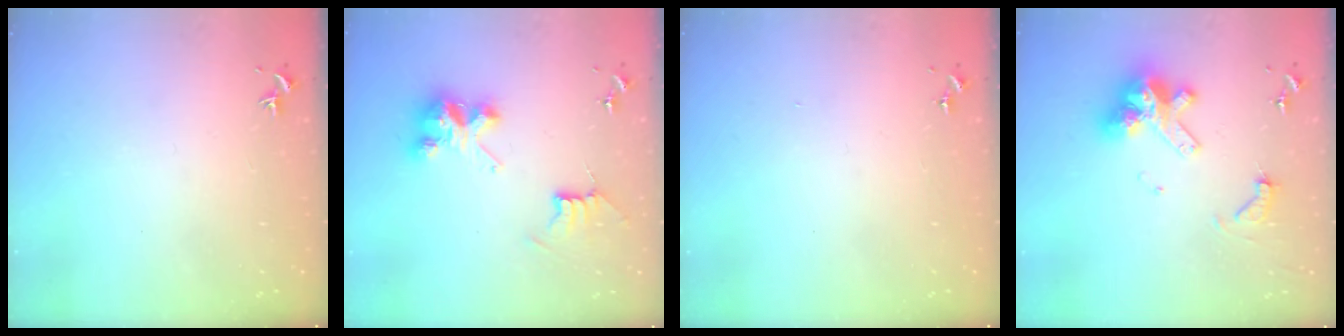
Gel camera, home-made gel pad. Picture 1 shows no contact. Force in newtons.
{"total": 8.5, "press": 8.5, "slide": 0.4}
{"total": 0.0}
{"total": 15.2, "press": 15.1, "slide": 1.8}